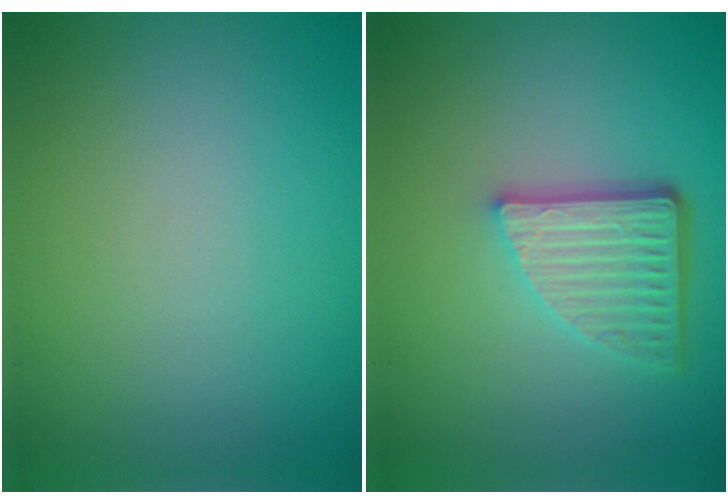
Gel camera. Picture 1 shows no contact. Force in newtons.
{"total": 5.0, "press": 3.6, "slide": 3.6}